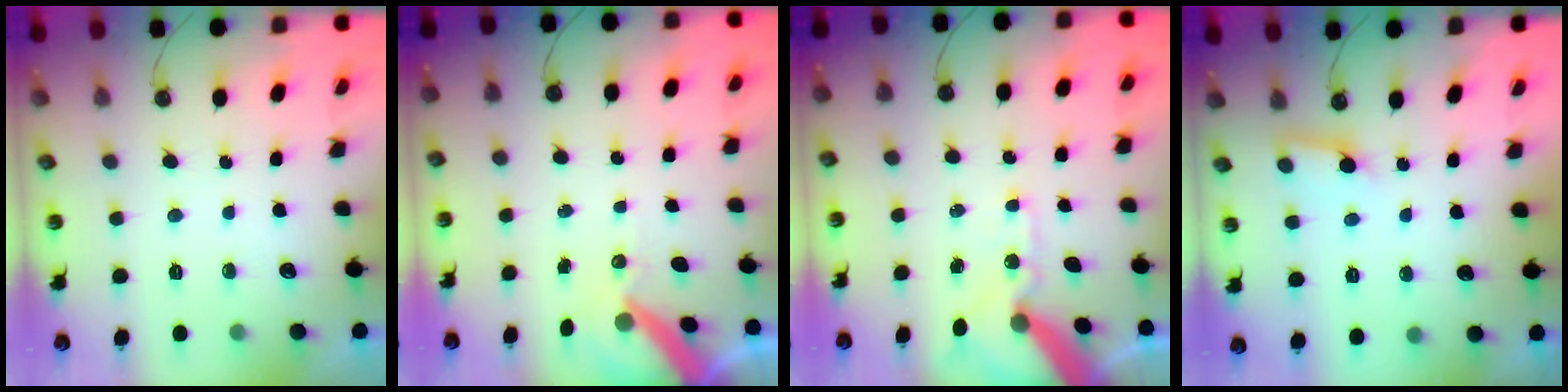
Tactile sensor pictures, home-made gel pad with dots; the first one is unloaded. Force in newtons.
{"total": 8.6, "press": 8.5, "slide": 1.3}
{"total": 13.2, "press": 13.1, "slide": 2.0}
{"total": 3.5, "press": 3.5, "slide": 0.4}